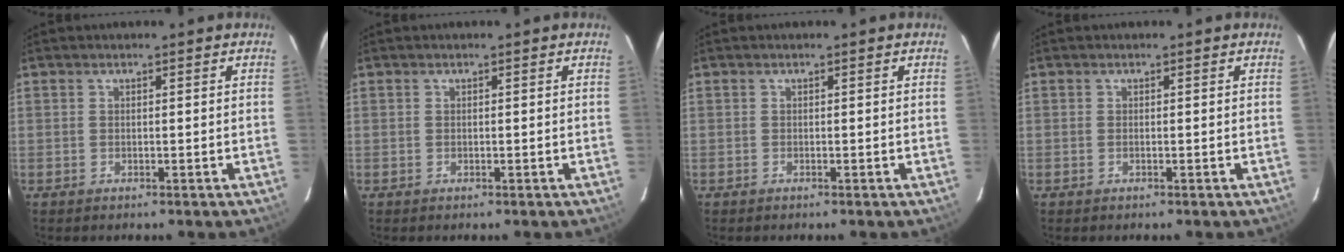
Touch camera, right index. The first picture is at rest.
{"total": 0.0}
{"total": 0.0}
{"total": 0.0}